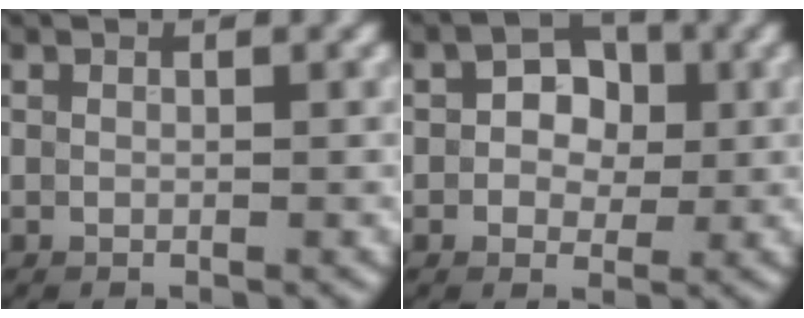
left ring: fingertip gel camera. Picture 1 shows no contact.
{"total": 3.7, "force": [0.4, 2.8, 2.3], "torque": [-0.029, 0.004, -0.005]}